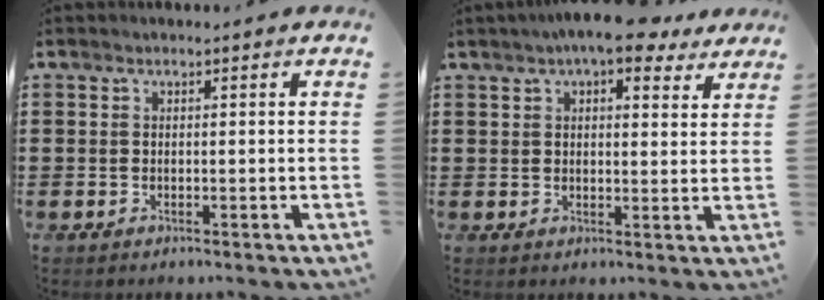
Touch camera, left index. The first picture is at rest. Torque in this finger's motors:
{"motor_torque": [2.14, 0.00, 1.05, 0.21]}